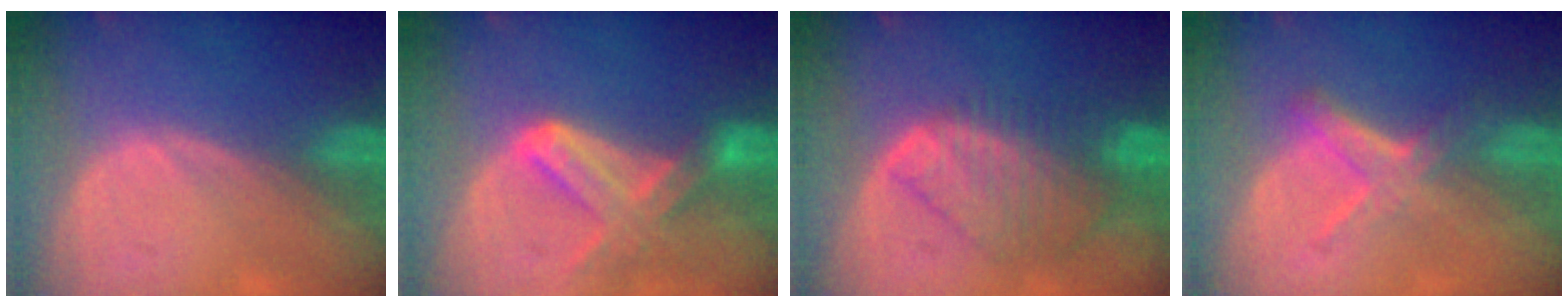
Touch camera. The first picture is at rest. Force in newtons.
{"total": 7.4, "press": 6.7, "slide": 3.2}
{"total": 8.6, "press": 7.6, "slide": 4.1}
{"total": 5.0, "press": 4.9, "slide": 0.8}